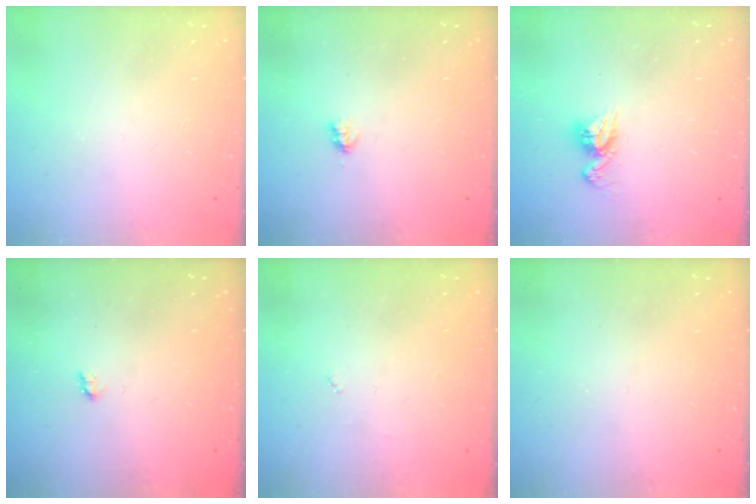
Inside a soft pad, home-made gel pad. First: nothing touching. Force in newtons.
{"total": 1.7, "press": 1.7, "slide": 0.3}
{"total": 7.8, "press": 7.8, "slide": 0.6}
{"total": 1.7, "press": 1.6, "slide": 0.3}
{"total": 2.7, "press": 2.7, "slide": 0.4}
{"total": 0.0}